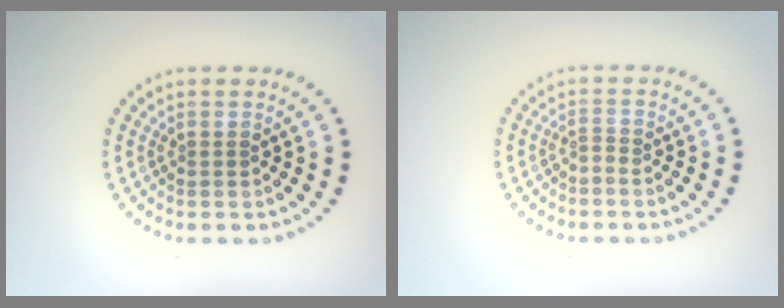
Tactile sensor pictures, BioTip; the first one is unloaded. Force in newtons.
{"total": 0.6, "press": 0.1, "slide": 0.6}